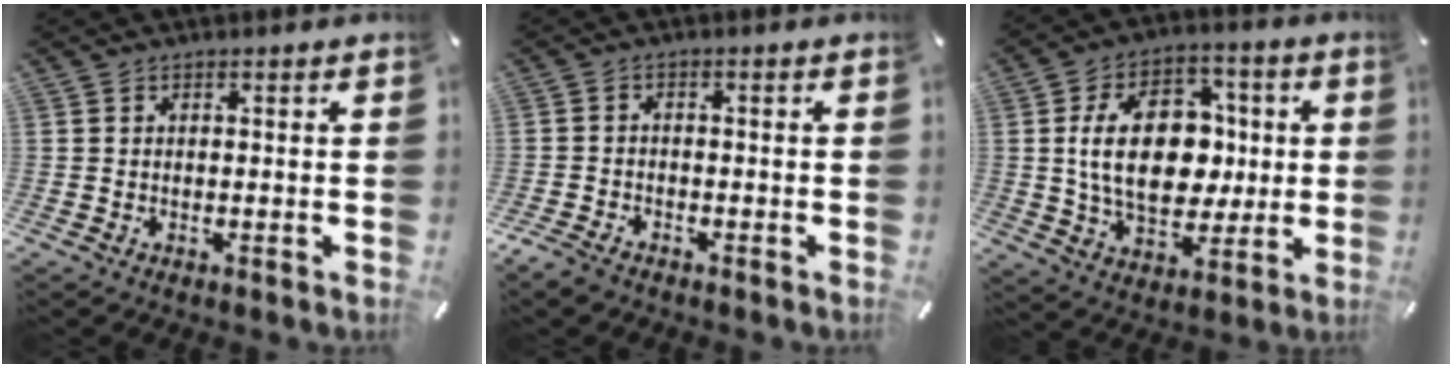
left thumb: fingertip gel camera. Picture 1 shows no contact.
{"total": 2.6, "force": [-2.1, 1.2, 0.8], "torque": [-0.027, 0.008, -0.046]}
{"total": 18.5, "force": [1.1, 12.8, 13.3], "torque": [-0.241, 0.012, 0.021]}